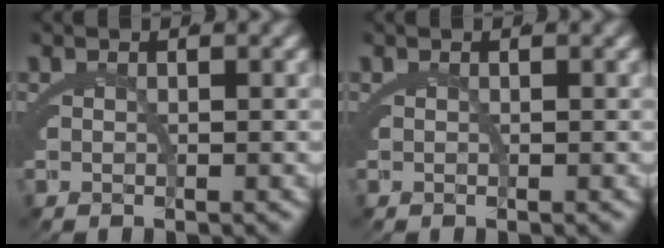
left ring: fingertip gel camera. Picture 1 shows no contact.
{"total": 0.0}